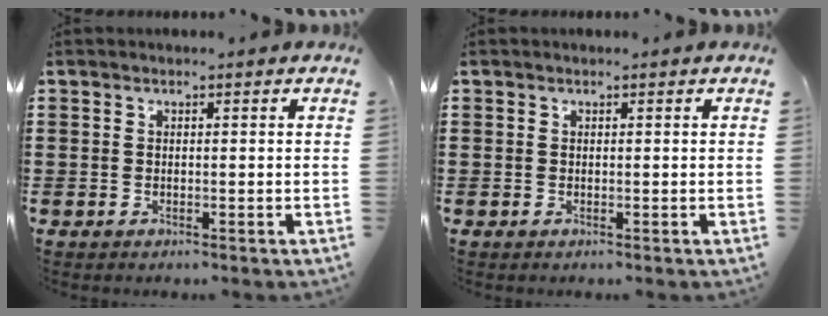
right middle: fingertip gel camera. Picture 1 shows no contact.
{"total": 0.0}